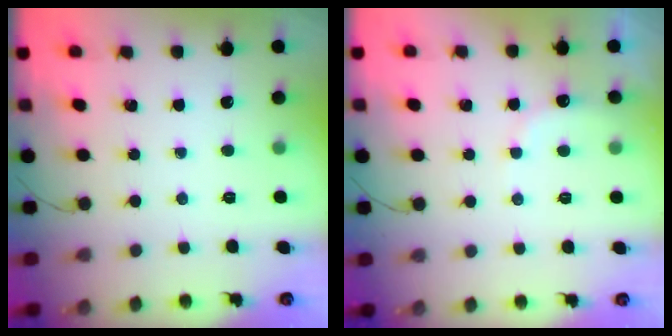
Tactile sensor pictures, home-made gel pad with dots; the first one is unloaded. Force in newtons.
{"total": 6.8, "press": 6.7, "slide": 1.1}